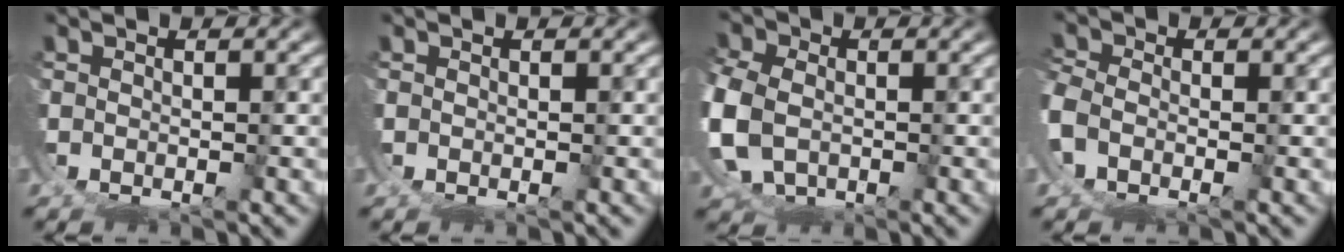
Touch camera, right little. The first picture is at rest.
{"total": 0.0}
{"total": 2.6, "force": [0.4, 2.4, 0.6], "torque": [-0.066, -0.025, 0.022]}
{"total": 4.2, "force": [-1.7, 3.6, 1.4], "torque": [-0.069, -0.025, -0.022]}